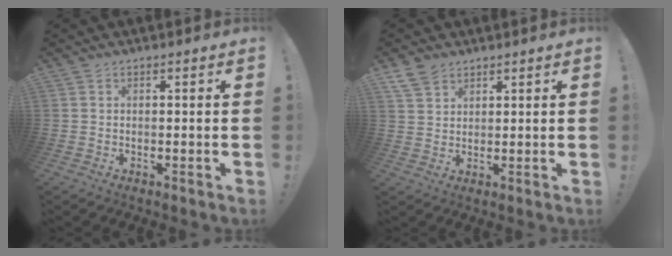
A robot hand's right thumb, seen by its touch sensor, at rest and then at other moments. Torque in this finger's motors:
{"motor_torque": [0.00, 0.43, 0.06, -0.13, -0.01]}